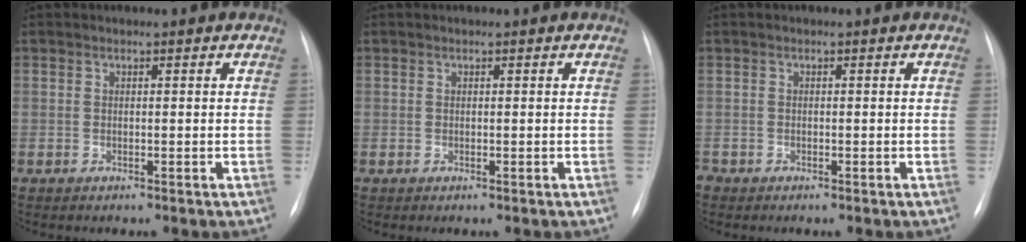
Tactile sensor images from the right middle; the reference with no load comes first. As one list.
[{"total": 0.0}, {"total": 0.6, "force": [-0.5, 0.3, 0.1], "torque": [0.002, 0.000, -0.010]}]